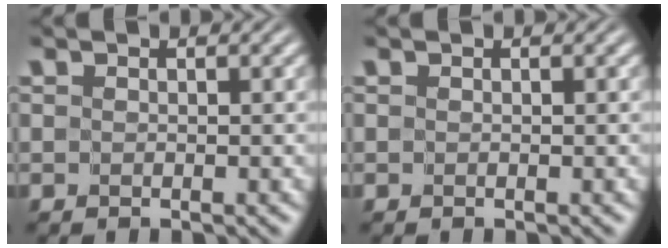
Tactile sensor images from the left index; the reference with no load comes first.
{"total": 0.0}